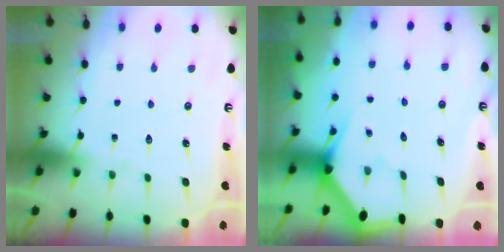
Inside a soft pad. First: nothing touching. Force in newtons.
{"total": 3.2, "press": 3.2, "slide": 0.1}